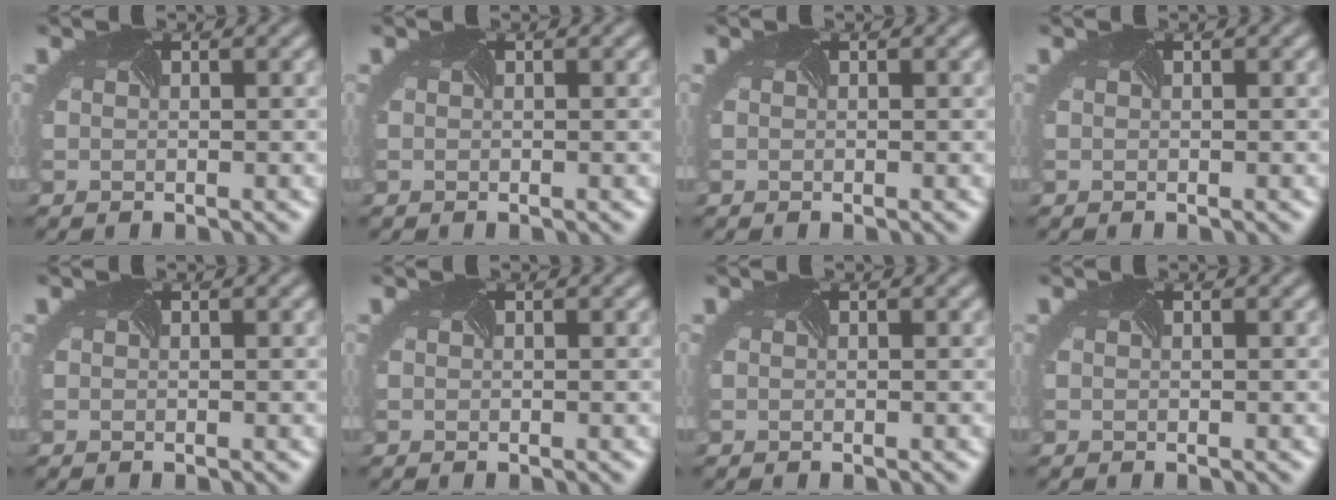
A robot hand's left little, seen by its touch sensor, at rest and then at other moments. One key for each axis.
{"total": 0.0}
{"total": 0.0}
{"total": 0.0}
{"total": 0.0}
{"total": 0.0}
{"total": 0.0}
{"total": 0.0}